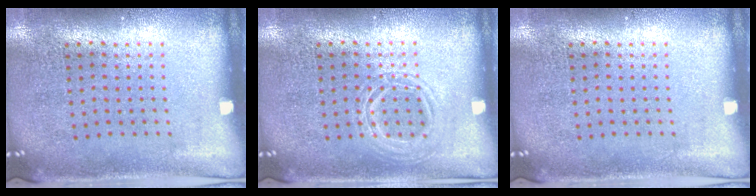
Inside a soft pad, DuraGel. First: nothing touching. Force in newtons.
{"total": 1.6, "press": 1.6, "slide": 0.2}
{"total": 0.0}